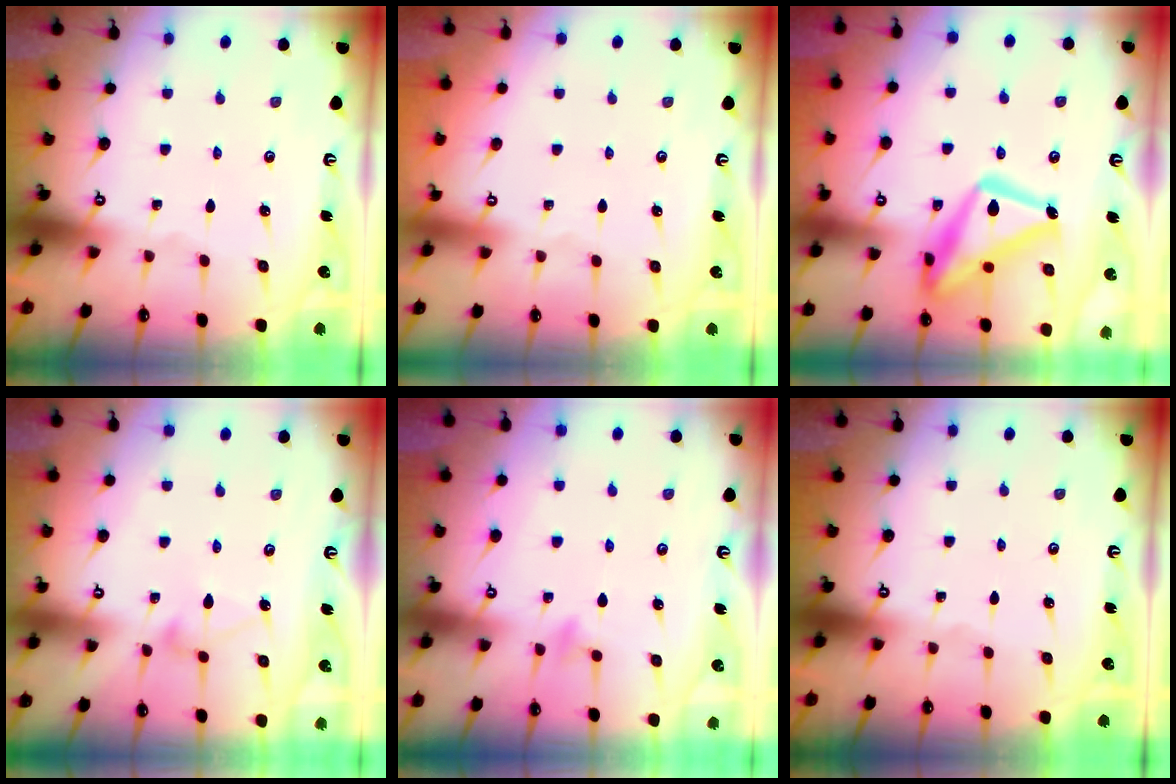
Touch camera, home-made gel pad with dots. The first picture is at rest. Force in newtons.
{"total": 3.9, "press": 3.9, "slide": 0.1}
{"total": 19.6, "press": 19.6, "slide": 1.5}
{"total": 7.0, "press": 6.9, "slide": 0.4}
{"total": 5.1, "press": 5.0, "slide": 0.7}
{"total": 0.0}